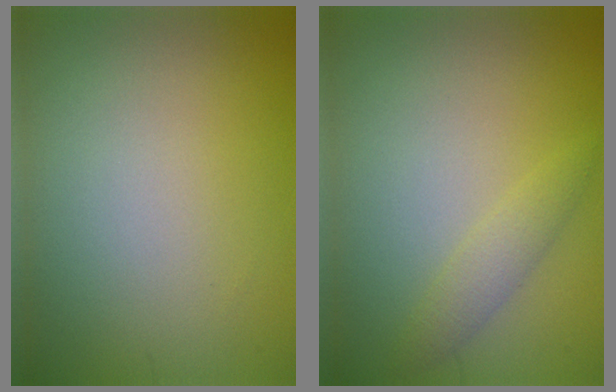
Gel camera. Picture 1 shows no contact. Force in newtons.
{"total": 1.8, "press": 1.8, "slide": 0.1}